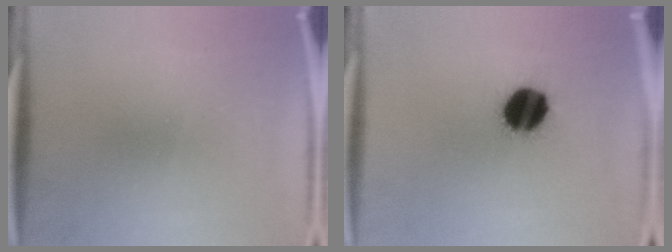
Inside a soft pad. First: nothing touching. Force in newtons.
{"total": 12.1}